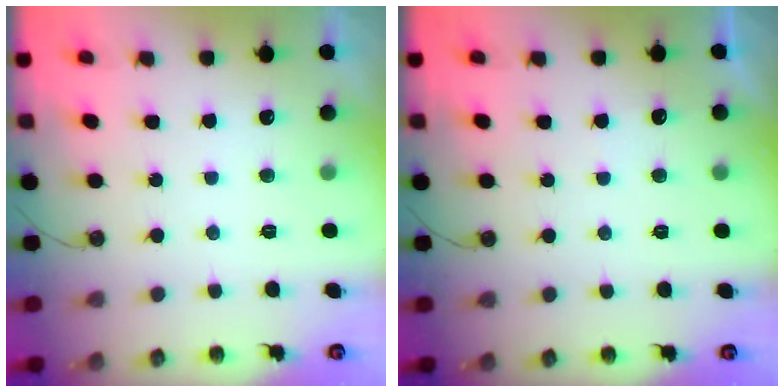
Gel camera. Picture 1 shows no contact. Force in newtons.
{"total": 2.0, "press": 2.0, "slide": 0.4}